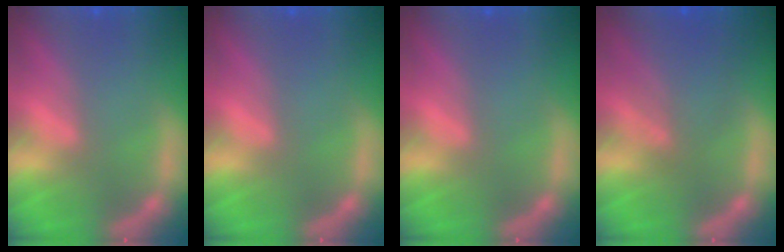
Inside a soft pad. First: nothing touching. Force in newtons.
{"total": 0.0}
{"total": 0.0}
{"total": 4.6}